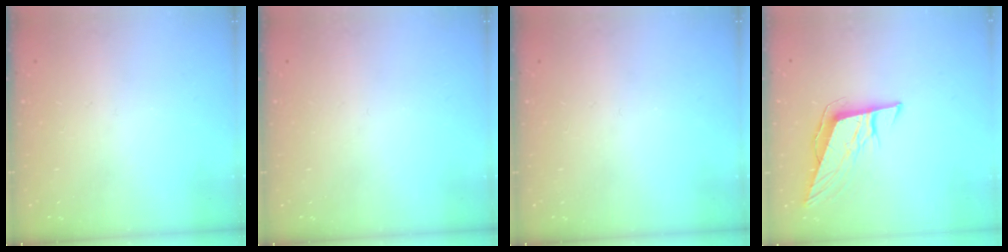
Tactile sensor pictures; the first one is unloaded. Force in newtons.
{"total": 0.0}
{"total": 0.0}
{"total": 10.2, "press": 9.6, "slide": 3.5}